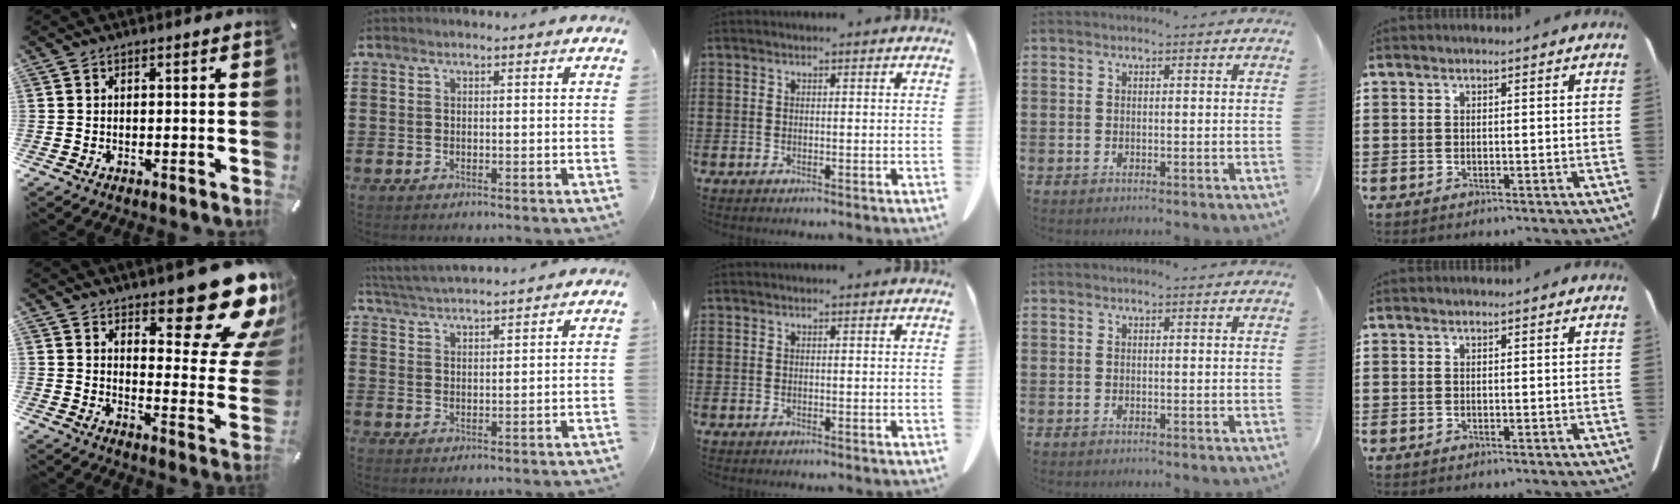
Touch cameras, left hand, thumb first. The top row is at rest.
{"thumb": {"total": 20.1, "force": [14.1, 7.7, 12.1], "torque": [-0.125, -0.121, 0.233]}, "index": {"total": 3.8, "force": [3.7, -0.3, 0.5], "torque": [-0.025, -0.016, 0.066]}}